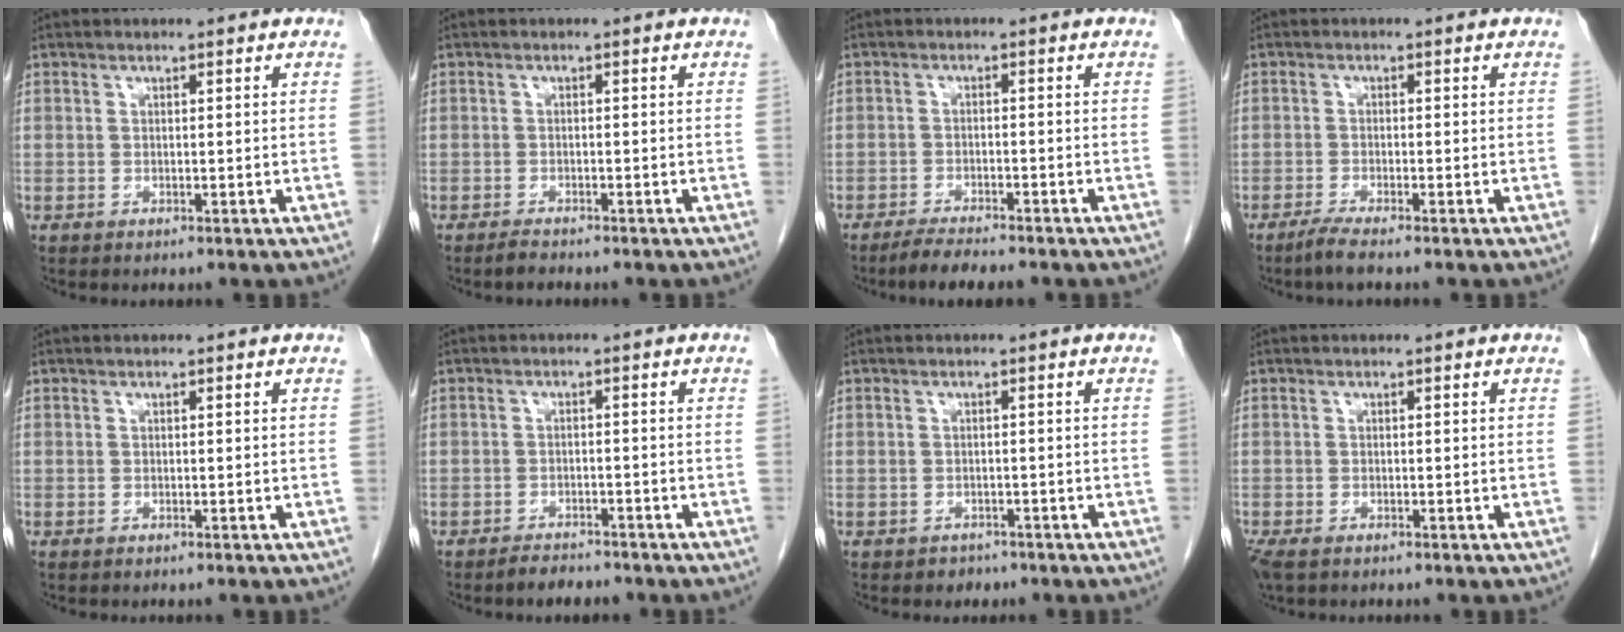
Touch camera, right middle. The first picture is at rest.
{"total": 1.3, "force": [-1.2, 0.2, 0.5], "torque": [-0.016, -0.003, -0.021]}
{"total": 4.8, "force": [-4.2, 0.4, 2.3], "torque": [-0.039, -0.012, -0.070]}
{"total": 2.4, "force": [-1.9, -0.2, 1.4], "torque": [-0.038, -0.007, -0.041]}
{"total": 0.0}
{"total": 2.9, "force": [-2.6, 0.9, 1.0], "torque": [-0.021, -0.002, -0.040]}
{"total": 1.6, "force": [-1.1, 1.1, 0.0], "torque": [-0.007, 0.003, -0.017]}
{"total": 3.3, "force": [-2.2, 1.6, 2.0], "torque": [-0.048, -0.012, -0.037]}